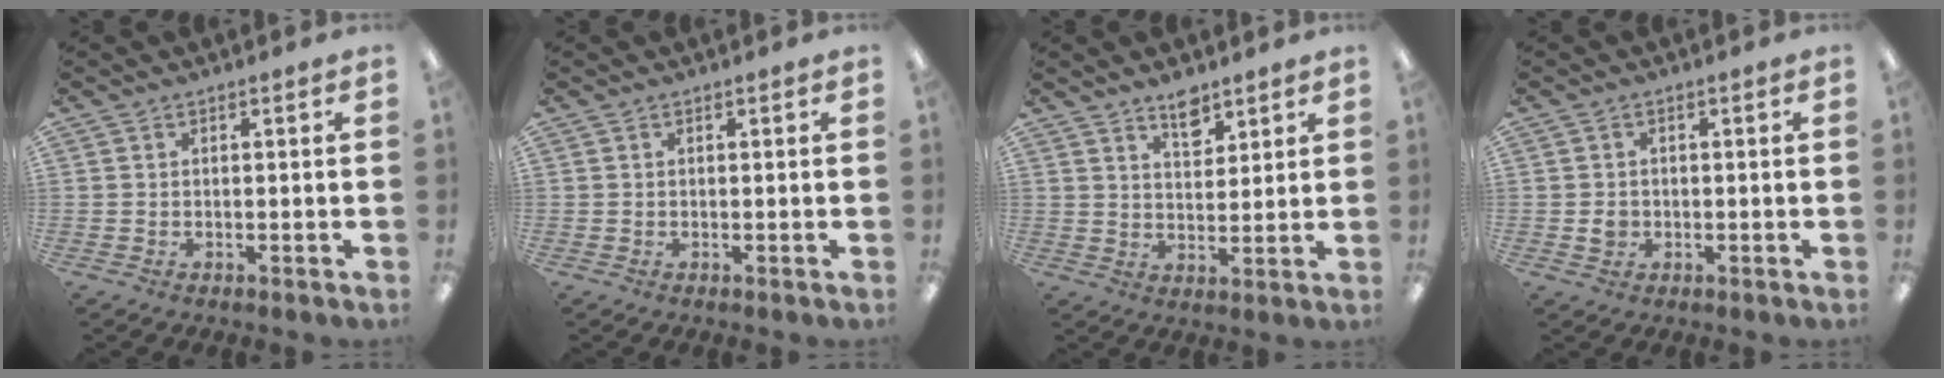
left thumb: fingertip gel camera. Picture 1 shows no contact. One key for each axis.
{"total": 0.0}
{"total": 6.2, "fx": 4.9, "fy": 2.9, "fz": 2.6, "tx": -0.023, "ty": -0.033, "tz": 0.083}
{"total": 2.4, "fx": -0.2, "fy": 2.2, "fz": 1.0, "tx": -0.010, "ty": 0.002, "tz": -0.006}